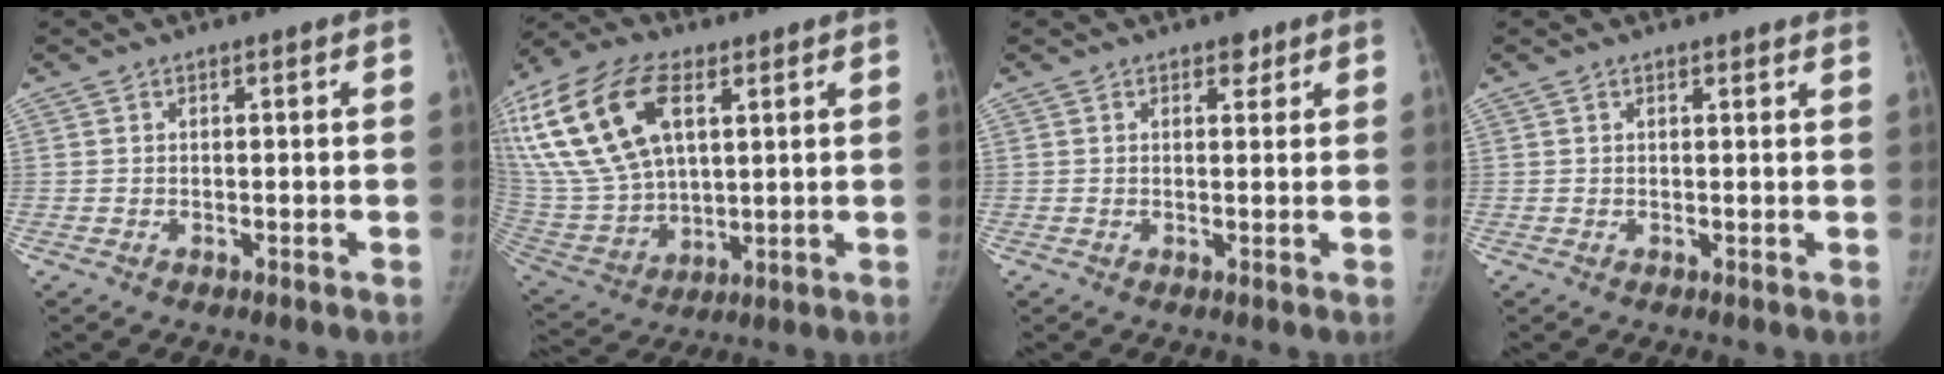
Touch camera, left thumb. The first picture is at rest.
{"total": 25.0, "force": [9.5, 14.2, 18.2], "torque": [-0.385, -0.003, 0.186]}
{"total": 1.9, "force": [1.2, 1.1, 0.8], "torque": [0.002, -0.006, 0.014]}
{"total": 1.5, "force": [1.5, 0.3, 0.2], "torque": [0.001, -0.006, 0.009]}